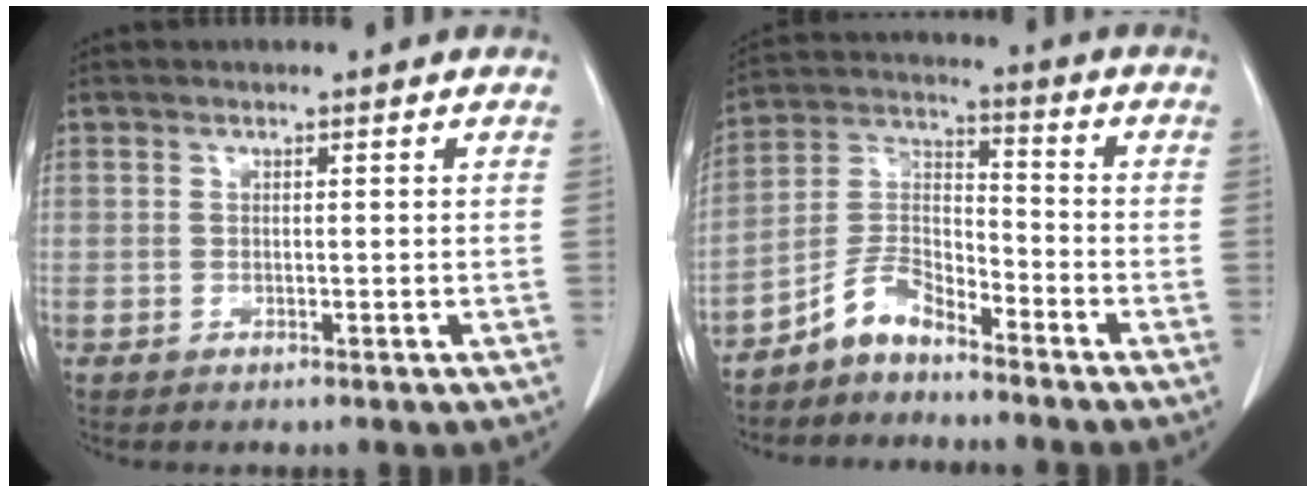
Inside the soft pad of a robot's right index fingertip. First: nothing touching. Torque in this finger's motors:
{"motor_torque": [-0.33, -0.52, -0.37, -0.21]}